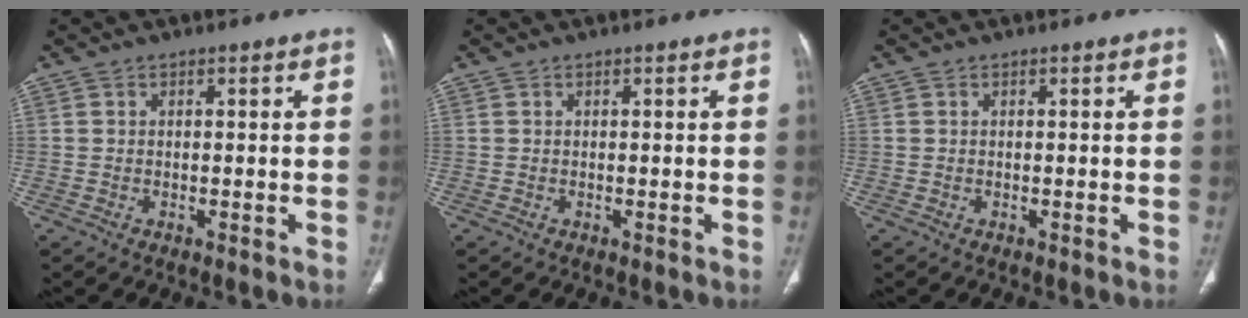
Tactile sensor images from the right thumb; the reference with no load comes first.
{"total": 0.0}
{"total": 0.0}